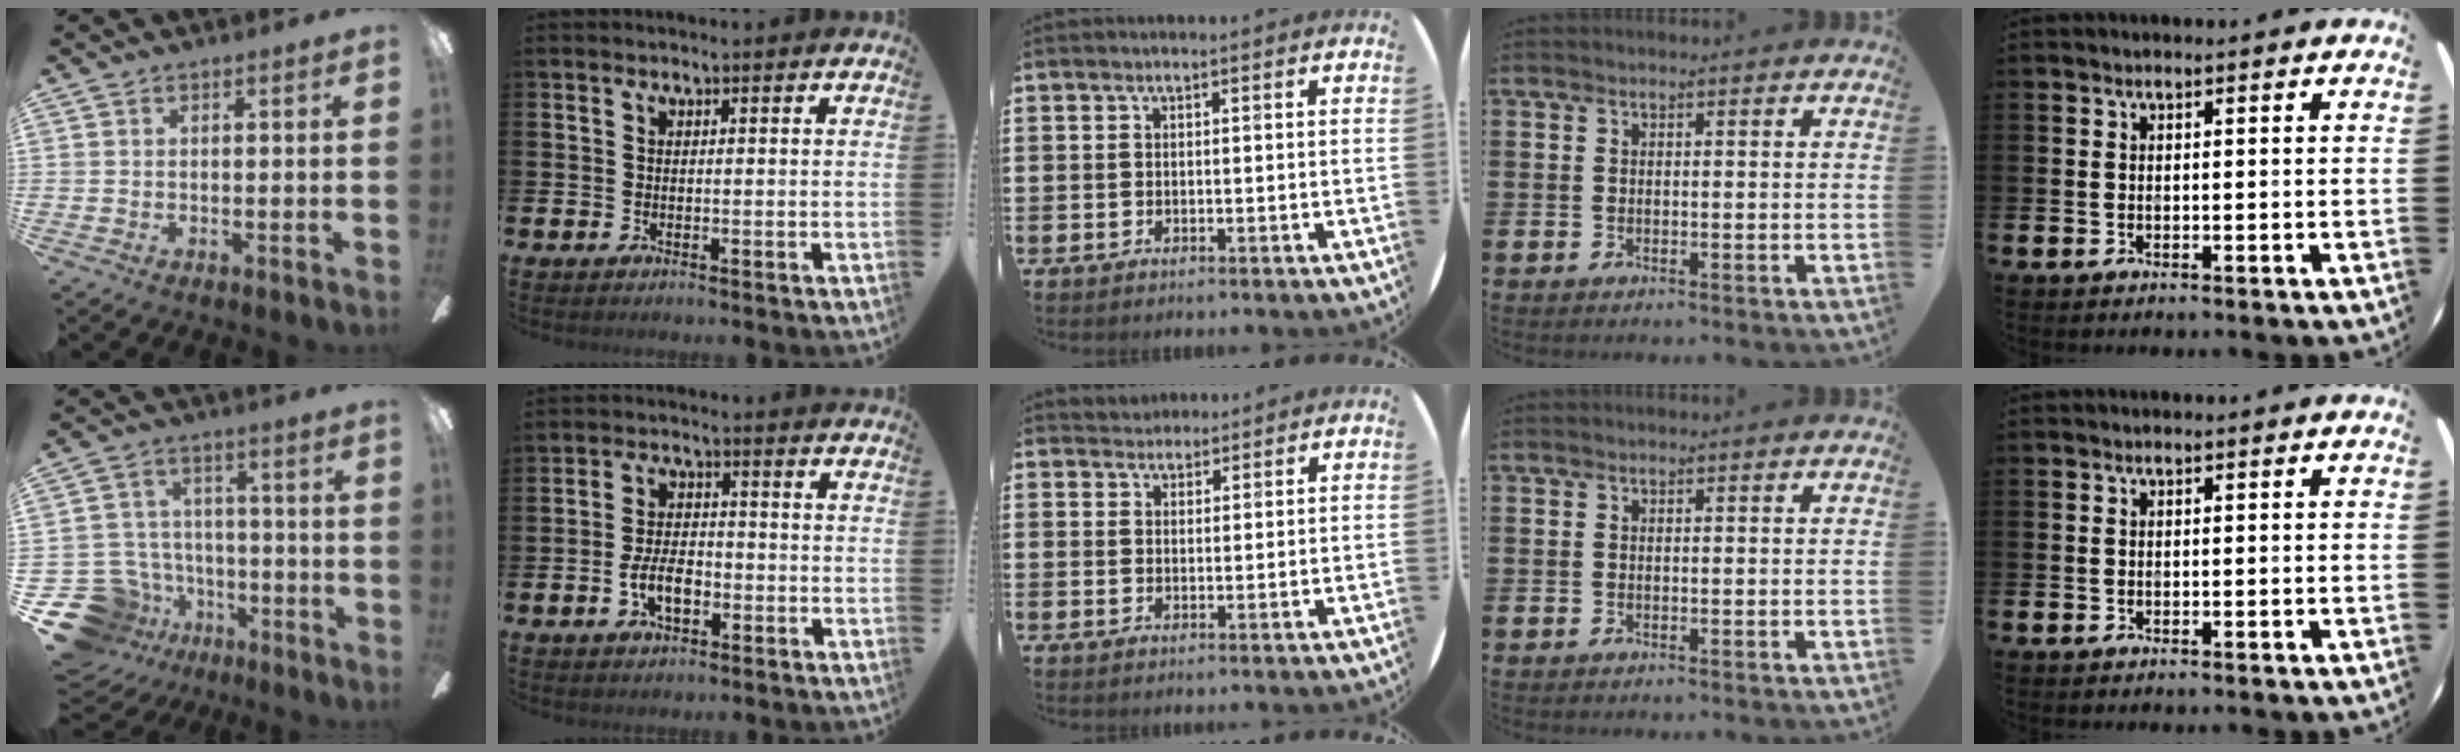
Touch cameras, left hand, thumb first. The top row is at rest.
{"thumb": {"total": 14.2, "force": [-7.7, 11.2, 4.1], "torque": [-0.123, 0.048, -0.117]}, "index": {"total": 4.8, "force": [-1.6, 2.6, 3.7], "torque": [-0.071, 0.006, -0.031]}, "middle": {"total": 2.2, "force": [2.1, 0.6, -0.2], "torque": [0.000, 0.001, 0.040]}}